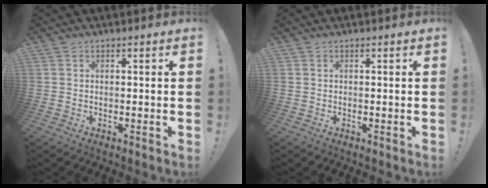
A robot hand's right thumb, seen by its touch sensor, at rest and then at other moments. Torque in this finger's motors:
{"motor_torque": [0.00, 0.00, 0.00, 0.00, 0.00]}